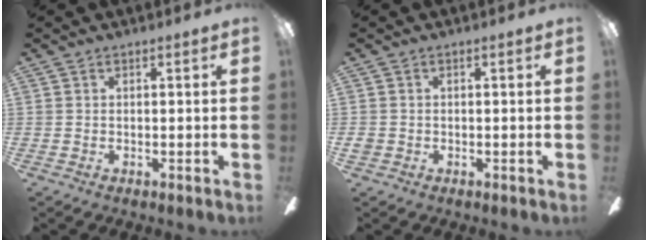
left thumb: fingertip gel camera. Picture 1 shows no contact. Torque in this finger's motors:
{"motor_torque": [-0.01, 0.02, 0.10, -0.10, 0.00]}